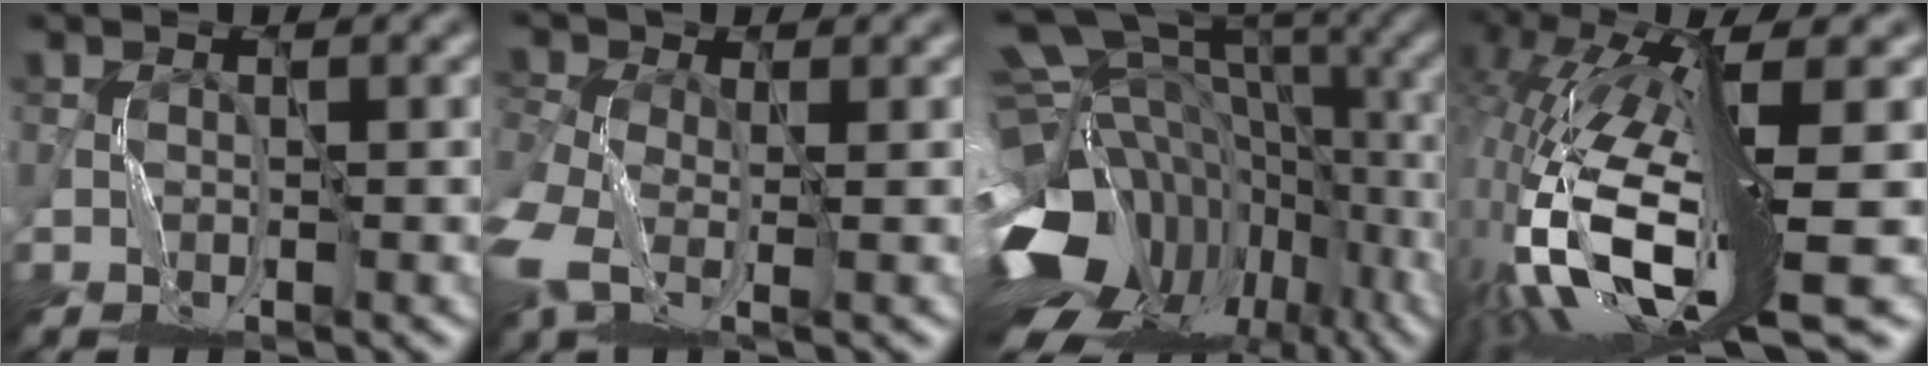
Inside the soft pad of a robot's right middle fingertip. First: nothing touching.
{"total": 5.2, "force": [-1.4, 3.4, 3.6], "torque": [-0.097, -0.022, -0.037]}
{"total": 18.2, "force": [-4.8, 13.2, 11.5], "torque": [-0.206, -0.003, -0.040]}
{"total": 15.8, "force": [-4.0, 4.6, 14.6], "torque": [-0.321, -0.014, -0.062]}